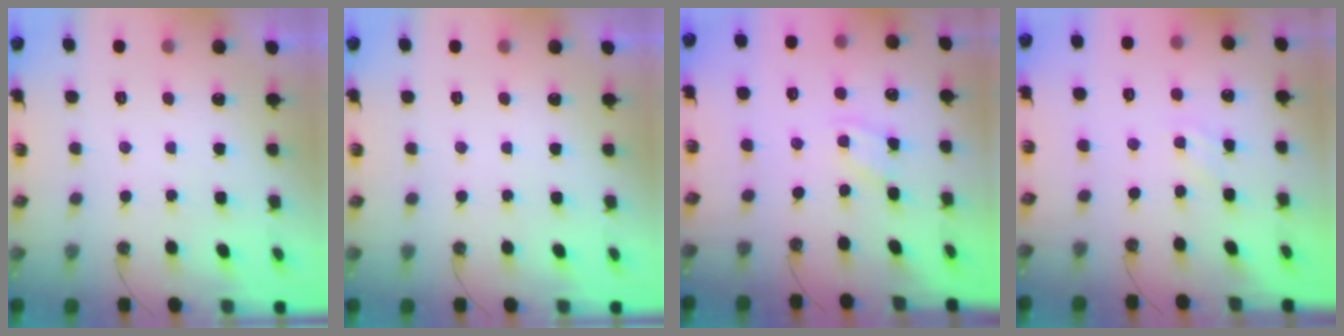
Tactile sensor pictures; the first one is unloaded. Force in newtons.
{"total": 0.0}
{"total": 2.7, "press": 2.7, "slide": 0.4}
{"total": 1.3, "press": 1.3, "slide": 0.3}